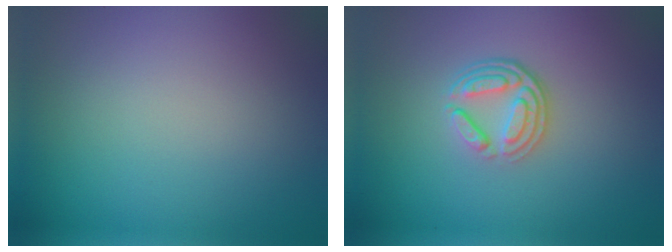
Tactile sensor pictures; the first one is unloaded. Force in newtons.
{"total": 3.9, "press": 2.8, "slide": 2.7}